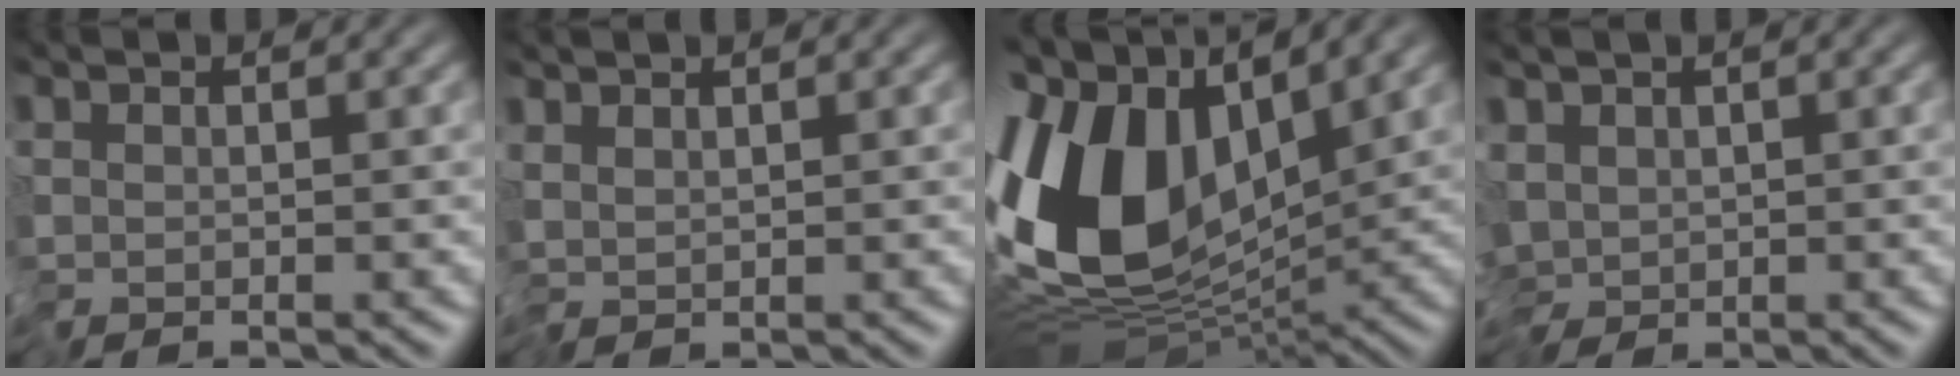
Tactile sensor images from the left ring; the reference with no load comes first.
{"total": 1.2, "force": [0.4, 0.4, 1.0], "torque": [-0.014, 0.006, 0.007]}
{"total": 14.0, "force": [1.1, 8.2, 11.2], "torque": [-0.247, 0.007, 0.011]}
{"total": 5.5, "force": [-0.4, 3.8, 3.9], "torque": [-0.060, -0.018, 0.010]}